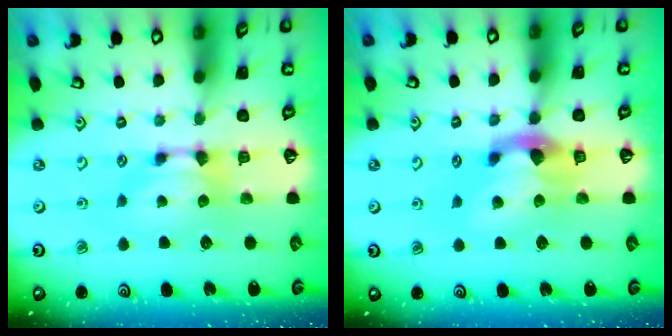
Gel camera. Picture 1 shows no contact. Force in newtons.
{"total": 3.9, "press": 3.5, "slide": 1.7}